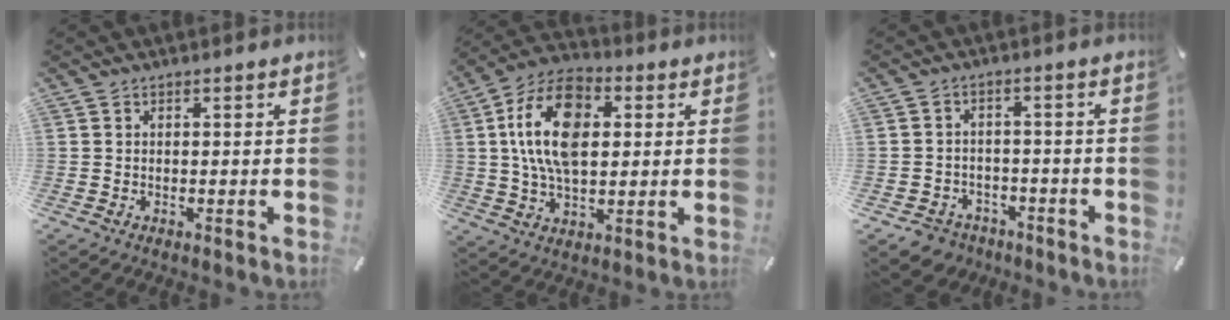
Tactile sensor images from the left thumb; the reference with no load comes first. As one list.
[{"total": 16.7, "force": [2.9, 10.3, 12.8], "torque": [-0.260, 0.010, 0.050]}, {"total": 4.9, "force": [-3.2, 3.6, 0.9], "torque": [-0.027, 0.016, -0.063]}]